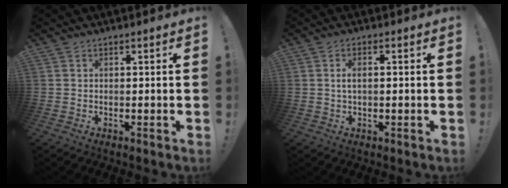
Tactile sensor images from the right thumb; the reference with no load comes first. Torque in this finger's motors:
{"motor_torque": [-0.20, 0.23, 0.02, 0.24, 0.13]}